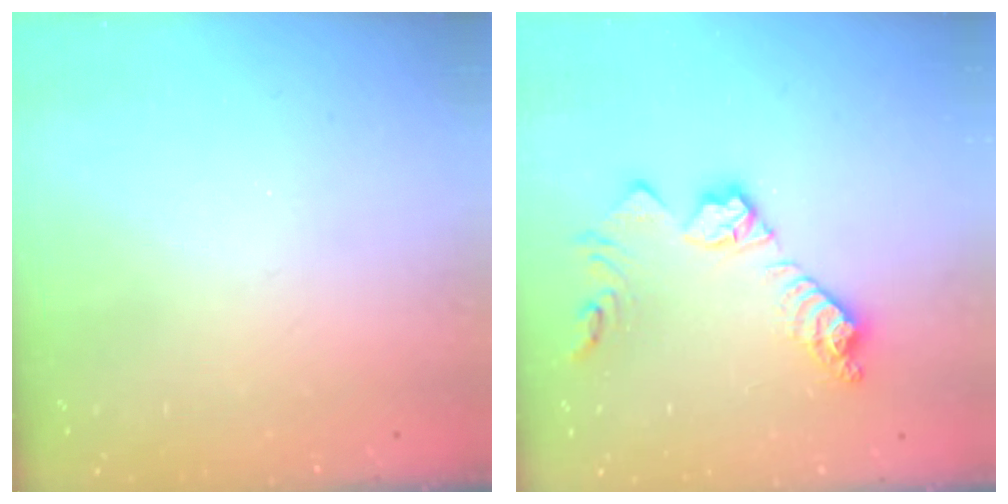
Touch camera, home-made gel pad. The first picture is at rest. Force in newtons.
{"total": 14.3, "press": 14.3, "slide": 1.0}